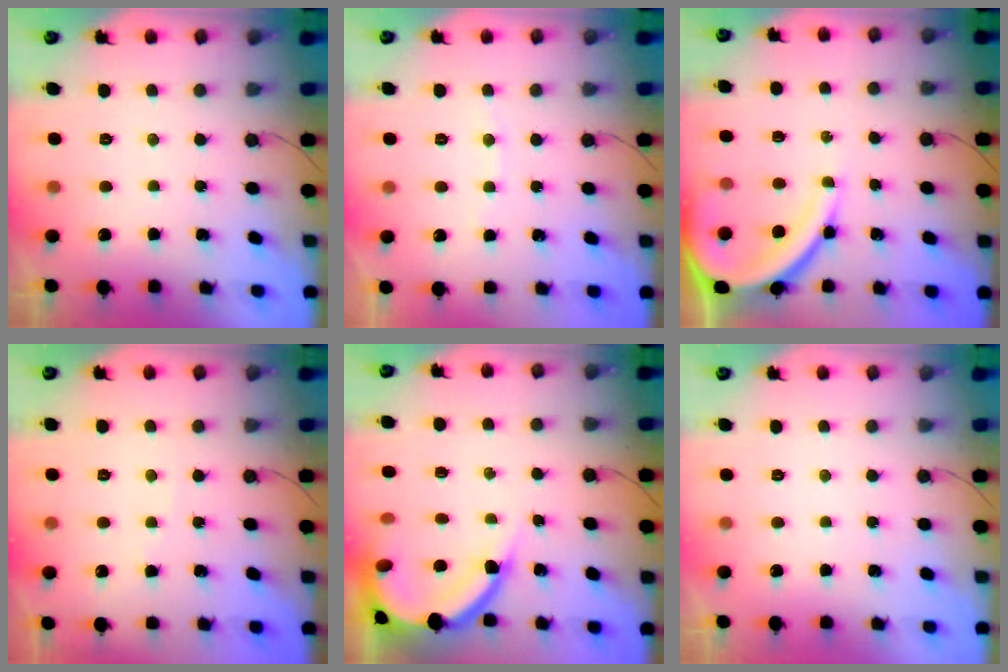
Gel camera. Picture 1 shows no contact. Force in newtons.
{"total": 3.0, "press": 2.9, "slide": 0.4}
{"total": 13.0, "press": 13.0, "slide": 1.3}
{"total": 1.4, "press": 1.4, "slide": 0.2}
{"total": 11.0, "press": 11.0, "slide": 1.0}
{"total": 0.0}